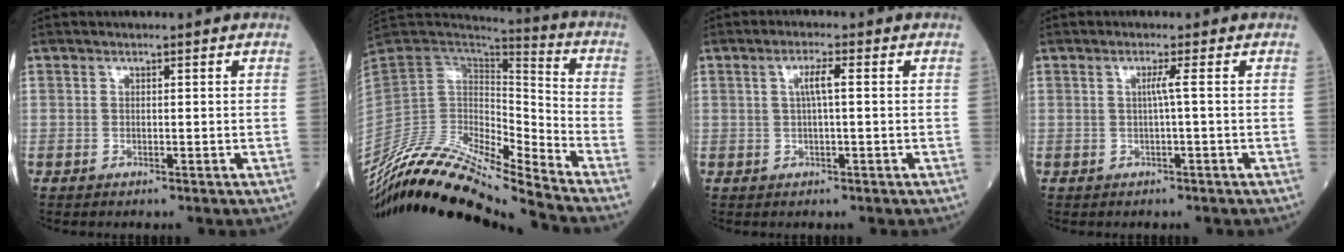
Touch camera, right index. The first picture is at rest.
{"total": 21.4, "force": [-19.9, 0.5, 7.8], "torque": [-0.156, 0.020, -0.349]}
{"total": 2.7, "force": [0.5, 0.2, 2.7], "torque": [-0.052, 0.004, 0.008]}
{"total": 1.4, "force": [0.0, -0.6, 1.3], "torque": [-0.021, 0.001, -0.002]}